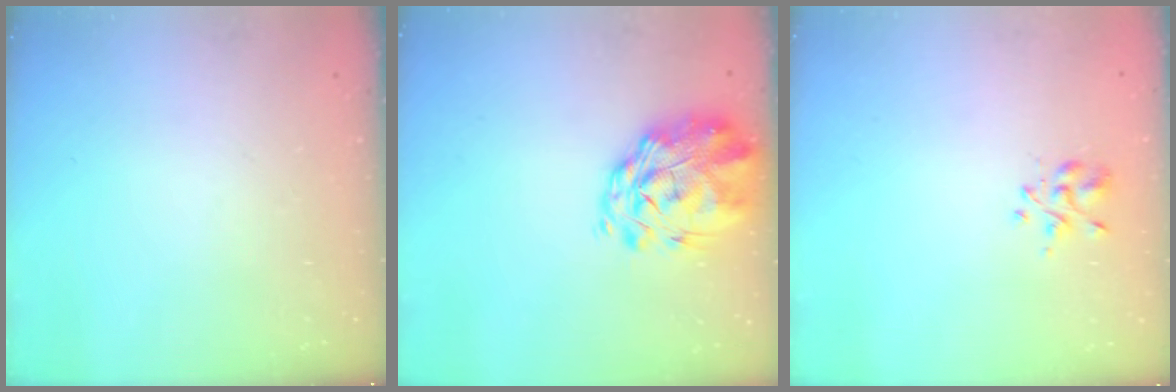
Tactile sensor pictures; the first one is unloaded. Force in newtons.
{"total": 3.3, "press": 2.6, "slide": 2.0}
{"total": 2.4, "press": 2.1, "slide": 1.2}